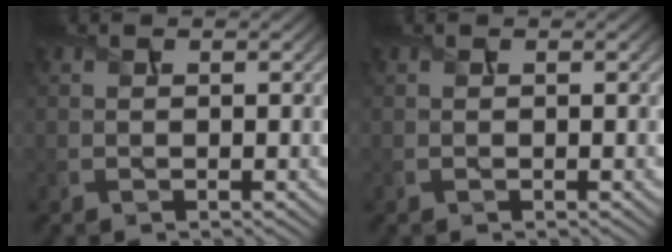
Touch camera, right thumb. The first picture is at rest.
{"total": 0.0}